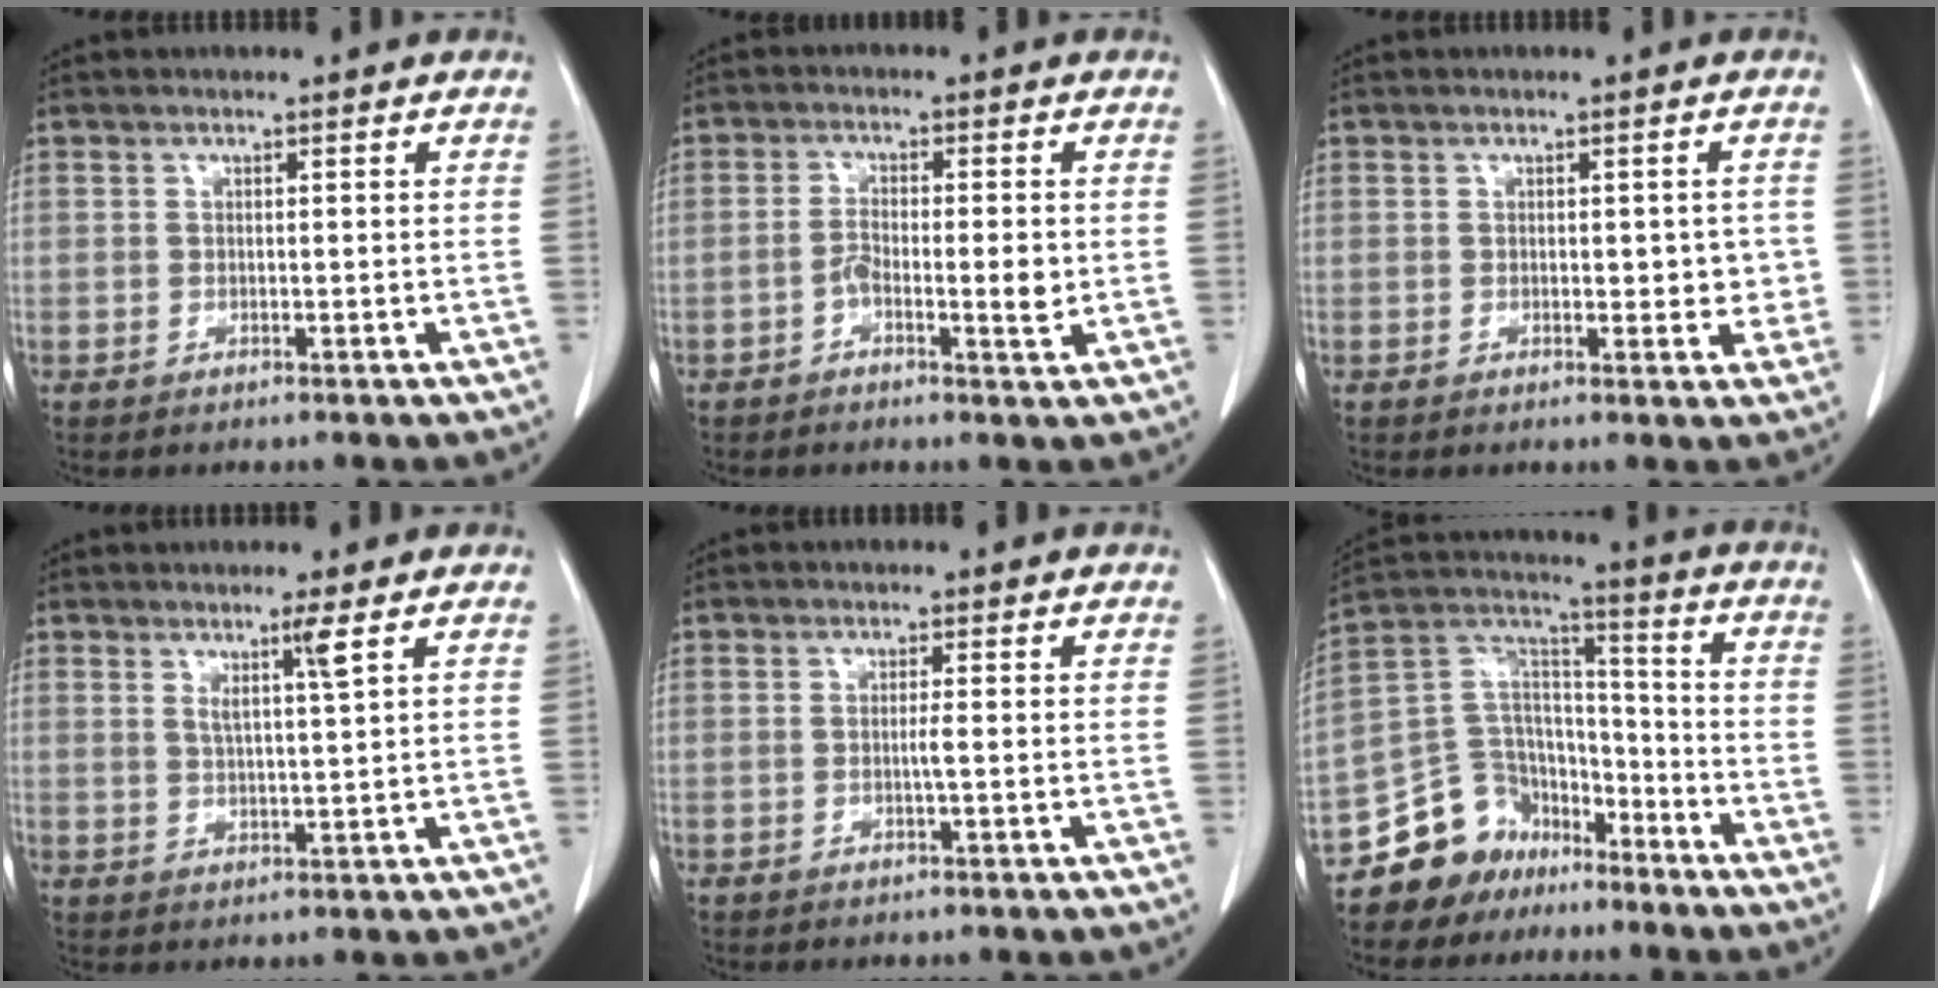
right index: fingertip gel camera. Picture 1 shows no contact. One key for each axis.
{"total": 4.3, "fx": -0.9, "fy": 1.2, "fz": 4.0, "tx": -0.070, "ty": 0.003, "tz": -0.014}
{"total": 3.8, "fx": -0.1, "fy": 2.1, "fz": 3.1, "tx": -0.028, "ty": 0.004, "tz": 0.005}
{"total": 3.1, "fx": 1.6, "fy": -0.8, "fz": 2.5, "tx": -0.049, "ty": -0.009, "tz": 0.033}
{"total": 1.0, "fx": -0.2, "fy": -0.3, "fz": 1.0, "tx": -0.016, "ty": 0.001, "tz": -0.004}
{"total": 12.6, "fx": -9.3, "fy": 8.4, "fz": 1.9, "tx": -0.042, "ty": 0.086, "tz": -0.161}